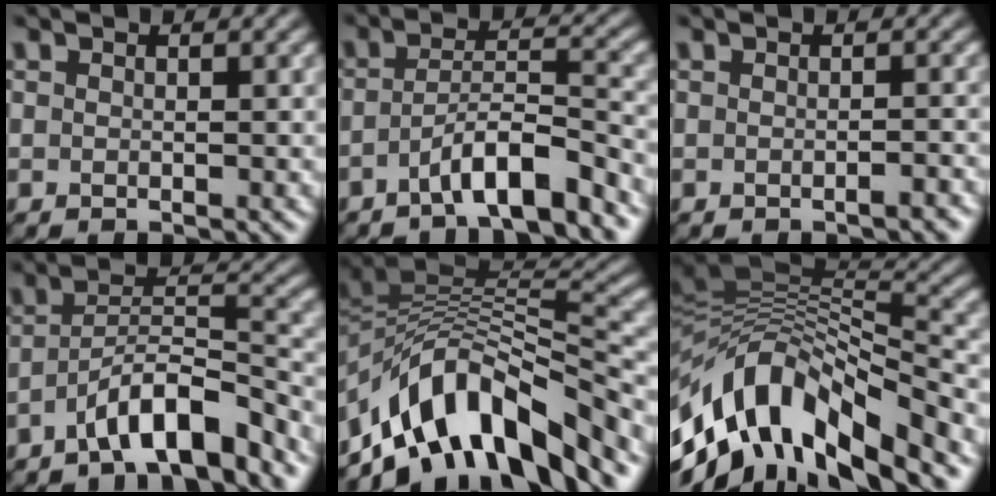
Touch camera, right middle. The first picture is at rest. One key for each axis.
{"total": 5.2, "fx": -3.2, "fy": 1.0, "fz": 3.9, "tx": -0.063, "ty": 0.011, "tz": -0.059}
{"total": 1.1, "fx": -0.7, "fy": 0.2, "fz": 0.8, "tx": -0.010, "ty": 0.003, "tz": -0.011}
{"total": 6.3, "fx": -4.3, "fy": 1.6, "fz": 4.4, "tx": -0.071, "ty": 0.010, "tz": -0.076}
{"total": 11.4, "fx": -6.1, "fy": 5.8, "fz": 7.7, "tx": -0.129, "ty": 0.017, "tz": -0.117}
{"total": 12.2, "fx": -4.9, "fy": 5.5, "fz": 9.7, "tx": -0.182, "ty": 0.016, "tz": -0.088}